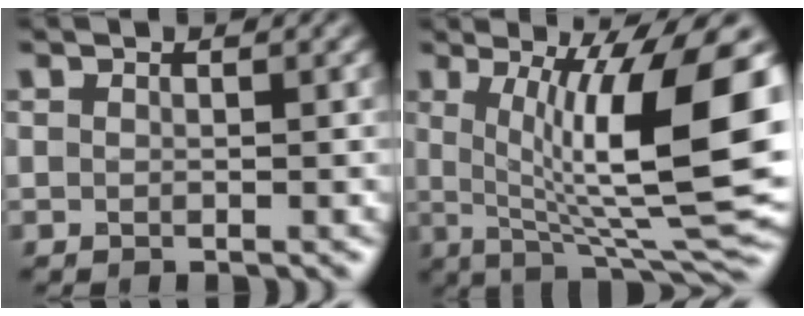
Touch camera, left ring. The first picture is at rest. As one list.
[{"total": 13.6, "force": [1.9, 3.3, 13.1], "torque": [-0.191, -0.004, 0.037]}]